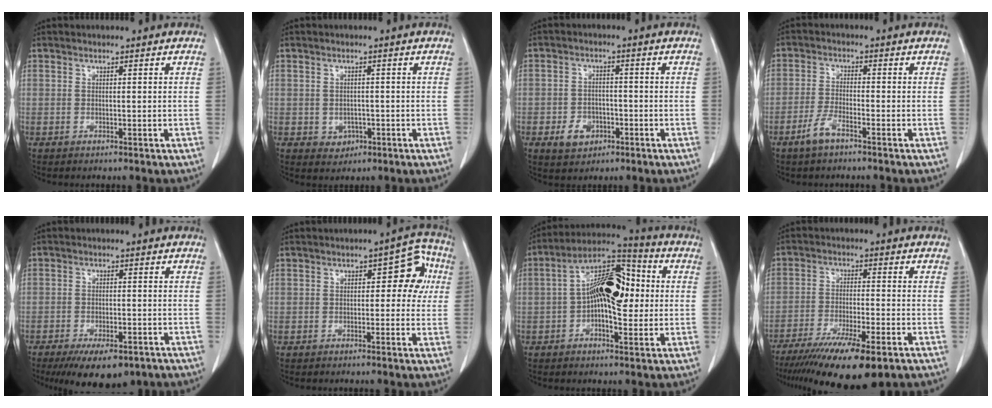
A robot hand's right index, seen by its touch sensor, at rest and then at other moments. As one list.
[{"total": 2.5, "force": [-0.8, 2.2, 1.0], "torque": [-0.009, 0.004, -0.002]}, {"total": 4.8, "force": [-2.0, 3.6, 2.4], "torque": [-0.039, 0.004, -0.027]}, {"total": 3.9, "force": [-2.7, 0.9, 2.6], "torque": [-0.059, -0.001, -0.055]}, {"total": 10.0, "force": [-7.0, 4.2, 5.8], "torque": [-0.080, -0.006, -0.103]}, {"total": 6.4, "force": [0.7, 3.4, 5.4], "torque": [-0.046, 0.036, 0.002]}, {"total": 12.9, "force": [0.2, 5.3, 11.8], "torque": [-0.208, 0.039, 0.000]}, {"total": 14.2, "force": [-9.7, 2.7, 9.9], "torque": [-0.160, -0.034, -0.159]}]